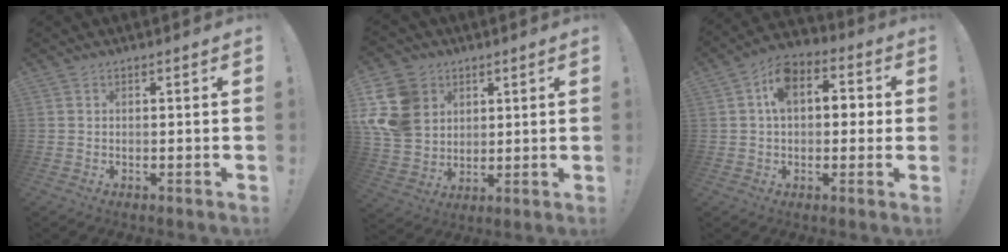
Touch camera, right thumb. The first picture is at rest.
{"total": 15.8, "force": [4.9, 12.9, 7.7], "torque": [-0.161, -0.017, 0.101]}
{"total": 10.6, "force": [2.7, 7.5, 7.0], "torque": [-0.100, 0.003, 0.054]}